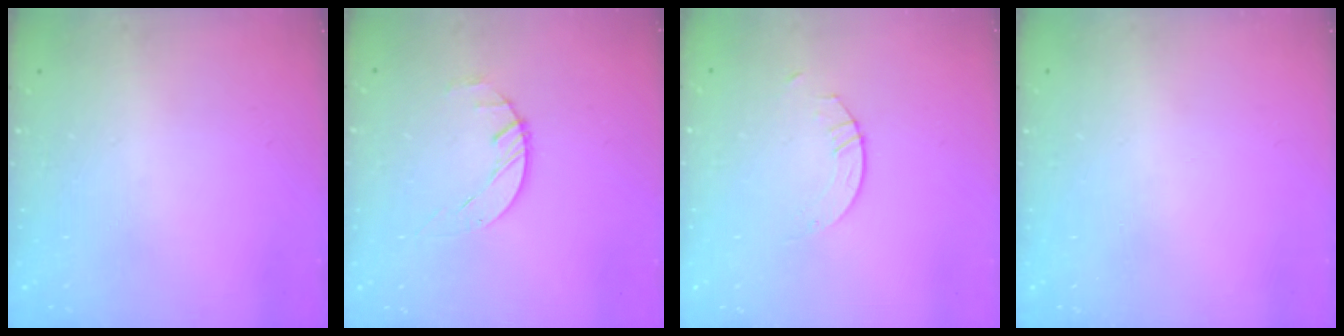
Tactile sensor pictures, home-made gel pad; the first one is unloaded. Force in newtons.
{"total": 1.4, "press": 1.4, "slide": 0.2}
{"total": 2.6, "press": 2.6, "slide": 0.2}
{"total": 0.0}